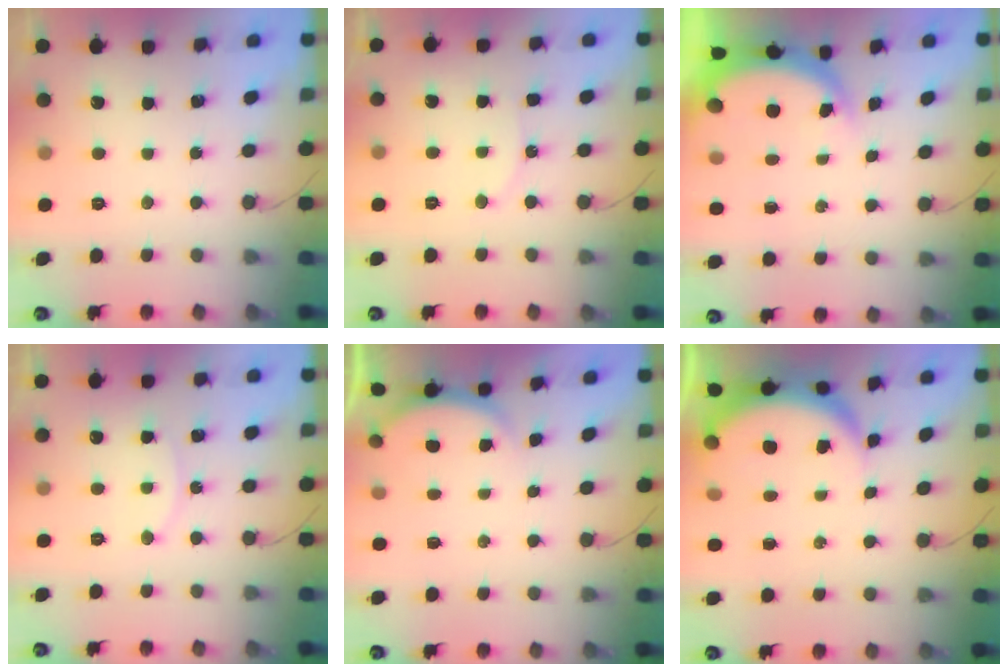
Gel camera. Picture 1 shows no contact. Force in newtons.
{"total": 6.5, "press": 6.5, "slide": 0.4}
{"total": 4.8, "press": 4.7, "slide": 1.2}
{"total": 6.1, "press": 6.1, "slide": 0.2}
{"total": 2.2, "press": 2.2, "slide": 0.6}
{"total": 5.9, "press": 5.9, "slide": 0.8}